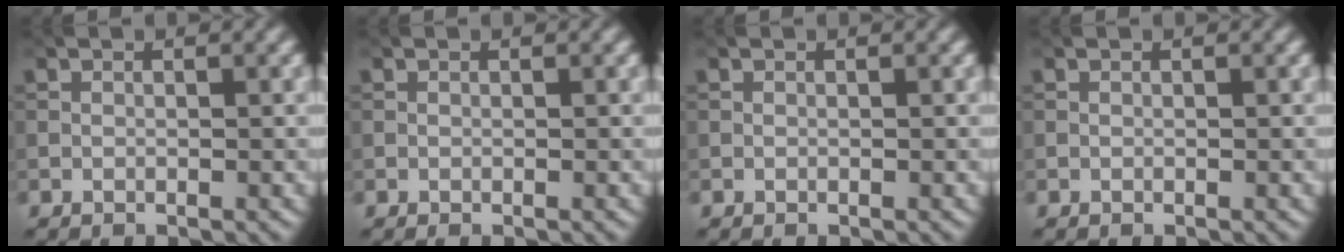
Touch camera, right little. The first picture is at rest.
{"total": 0.0}
{"total": 0.0}
{"total": 0.0}